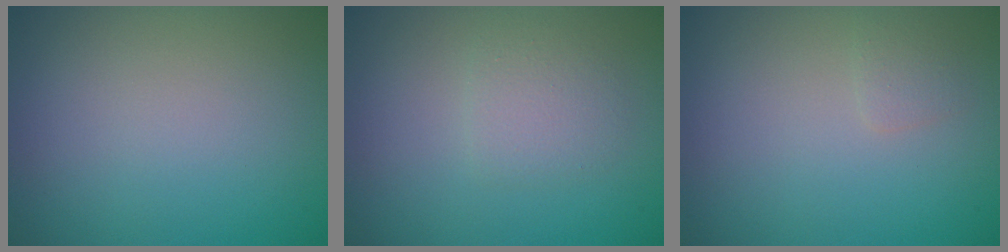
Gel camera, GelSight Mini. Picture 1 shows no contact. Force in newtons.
{"total": 1.9, "press": 1.9, "slide": 0.0}
{"total": 0.8, "press": 0.8, "slide": 0.1}